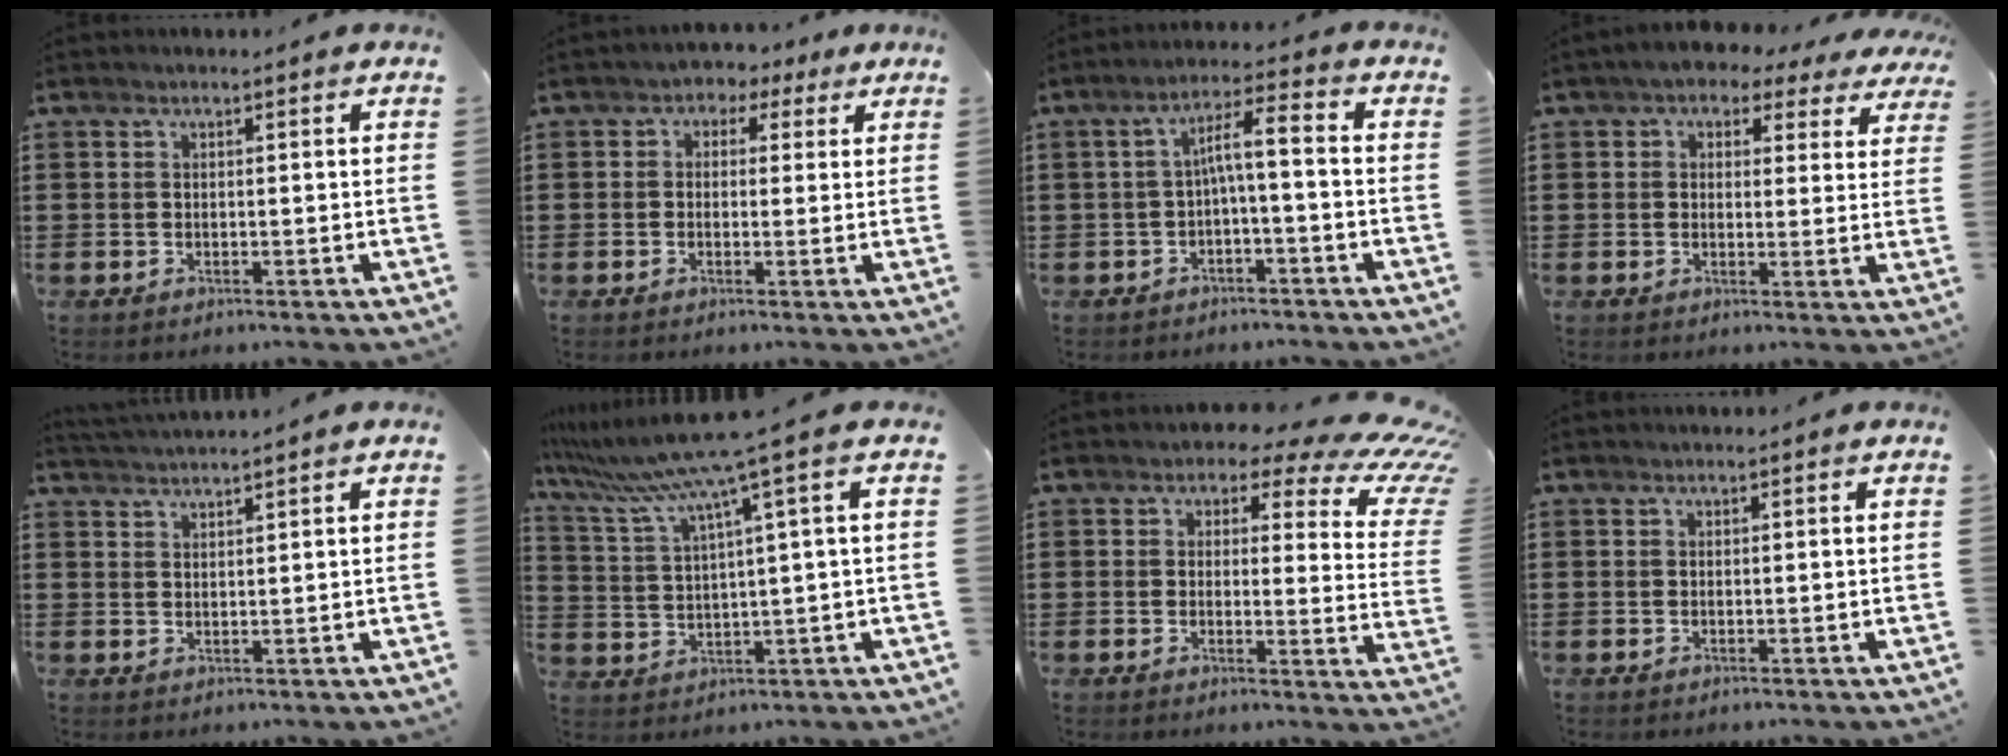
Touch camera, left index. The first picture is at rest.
{"total": 1.9, "force": [0.3, 1.8, 0.6], "torque": [-0.021, 0.009, 0.000]}
{"total": 4.8, "force": [-1.3, 1.0, 4.6], "torque": [-0.092, 0.014, -0.033]}
{"total": 3.1, "force": [2.3, 2.0, 0.5], "torque": [-0.021, -0.013, 0.034]}
{"total": 1.6, "force": [1.6, -0.4, -0.1], "torque": [-0.002, 0.001, 0.032]}
{"total": 7.9, "force": [4.7, -0.7, 6.3], "torque": [-0.155, -0.038, 0.070]}
{"total": 5.2, "force": [3.2, 2.9, 2.9], "torque": [-0.050, -0.016, 0.049]}
{"total": 0.0}